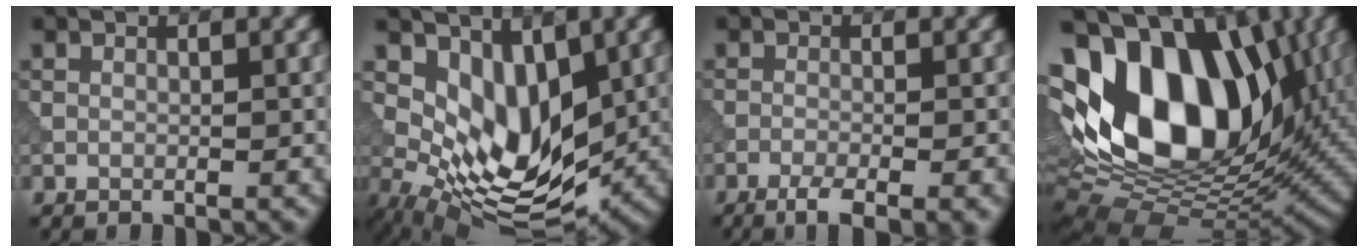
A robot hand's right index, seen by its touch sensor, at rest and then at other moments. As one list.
[{"total": 7.3, "force": [1.6, 4.4, 5.7], "torque": [-0.106, -0.019, 0.037]}, {"total": 3.8, "force": [-2.1, 1.0, 3.1], "torque": [-0.052, -0.001, -0.038]}, {"total": 18.0, "force": [3.7, 11.2, 13.5], "torque": [-0.242, 0.027, 0.049]}]